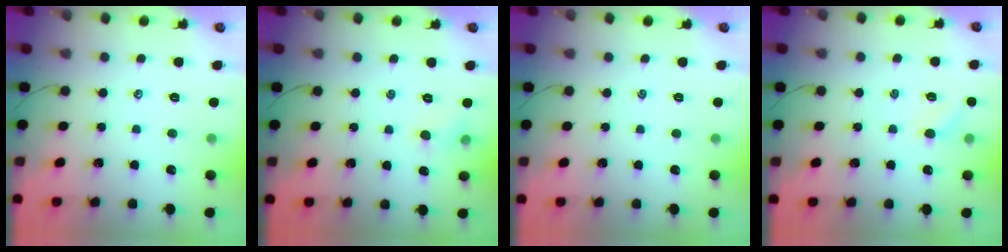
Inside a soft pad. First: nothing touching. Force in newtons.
{"total": 3.4, "press": 3.2, "slide": 1.2}
{"total": 0.0}
{"total": 5.2, "press": 5.0, "slide": 1.2}